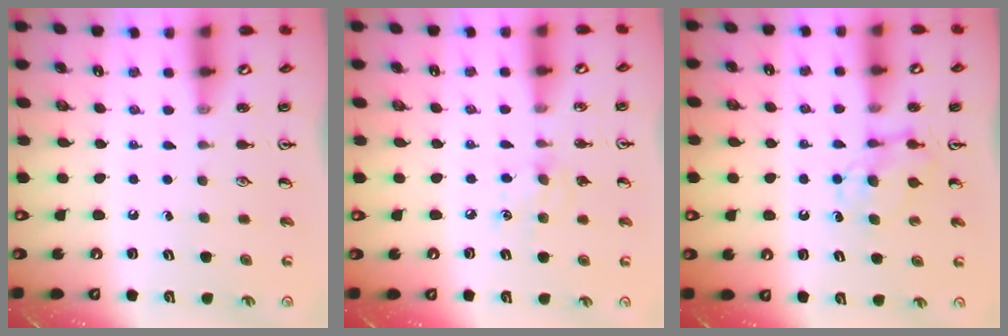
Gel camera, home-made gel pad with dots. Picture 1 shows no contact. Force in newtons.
{"total": 8.0, "press": 7.9, "slide": 0.8}
{"total": 4.7, "press": 4.6, "slide": 0.8}